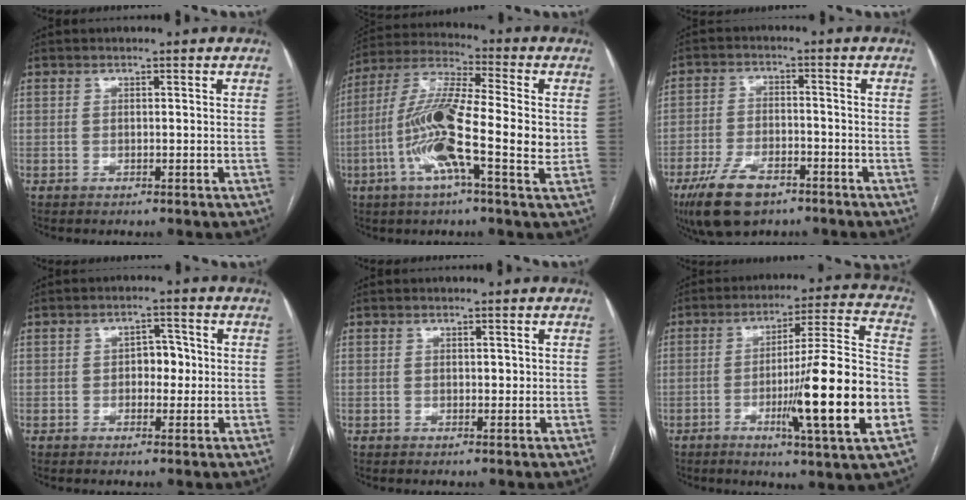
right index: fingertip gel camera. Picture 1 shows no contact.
{"total": 15.8, "force": [-2.5, 2.1, 15.4], "torque": [-0.301, 0.000, -0.056]}
{"total": 9.5, "force": [-6.0, 4.3, 5.9], "torque": [-0.120, -0.007, -0.103]}
{"total": 3.5, "force": [-0.1, 2.2, 2.7], "torque": [-0.033, 0.011, -0.002]}
{"total": 0.8, "force": [0.2, 0.5, 0.6], "torque": [-0.007, 0.000, 0.005]}
{"total": 18.9, "force": [-5.1, -0.3, 18.2], "torque": [-0.264, -0.007, -0.079]}